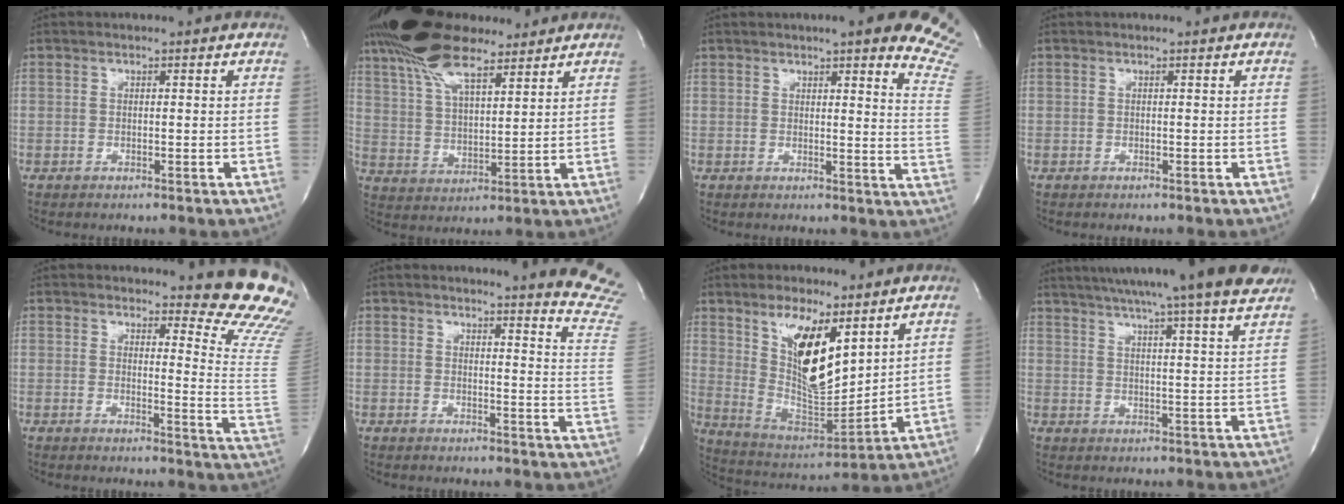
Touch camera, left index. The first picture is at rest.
{"total": 14.3, "force": [10.8, 4.3, 8.4], "torque": [-0.173, 0.020, 0.202]}
{"total": 15.8, "force": [12.7, 1.3, 9.2], "torque": [-0.101, -0.061, 0.116]}
{"total": 0.0}
{"total": 12.7, "force": [11.3, 0.8, 5.7], "torque": [-0.050, -0.129, 0.100]}
{"total": 14.0, "force": [13.4, -1.2, 3.7], "torque": [-0.039, -0.153, 0.121]}
{"total": 13.3, "force": [6.4, 4.2, 10.9], "torque": [-0.206, -0.009, 0.127]}
{"total": 21.5, "force": [18.4, -0.8, 11.1], "torque": [-0.187, -0.014, 0.240]}